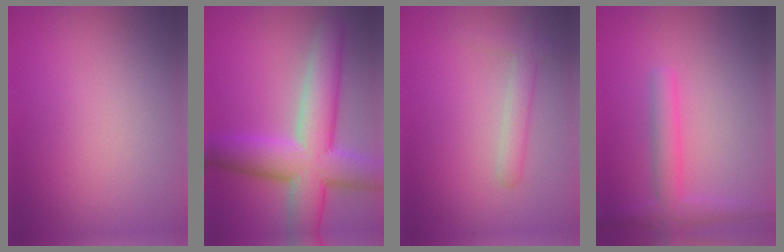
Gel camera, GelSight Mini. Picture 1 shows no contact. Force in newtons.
{"total": 9.8, "press": 9.8, "slide": 0.7}
{"total": 2.2, "press": 2.2, "slide": 0.2}
{"total": 3.0, "press": 3.0, "slide": 0.1}